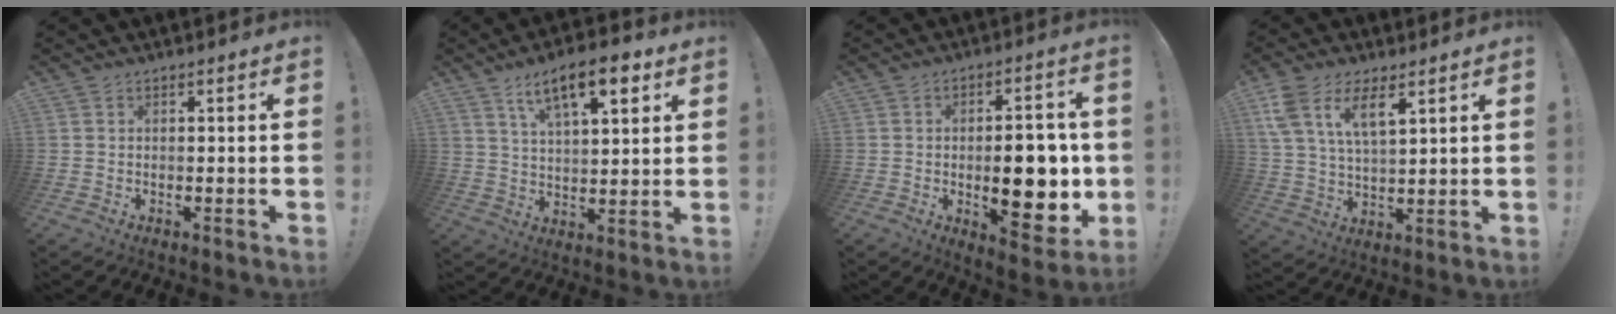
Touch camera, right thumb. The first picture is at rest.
{"total": 13.1, "force": [7.0, 4.7, 10.0], "torque": [-0.152, -0.023, 0.115]}
{"total": 16.3, "force": [-1.5, 7.4, 14.4], "torque": [-0.183, 0.001, -0.015]}
{"total": 11.3, "force": [6.5, 5.0, 7.8], "torque": [-0.151, -0.014, 0.123]}